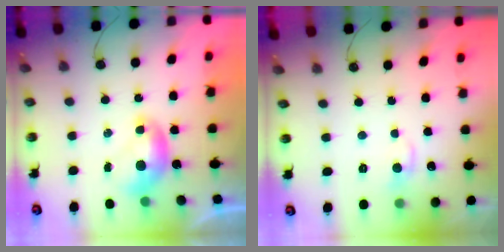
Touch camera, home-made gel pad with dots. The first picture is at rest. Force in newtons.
{"total": 1.6, "press": 1.3, "slide": 0.8}